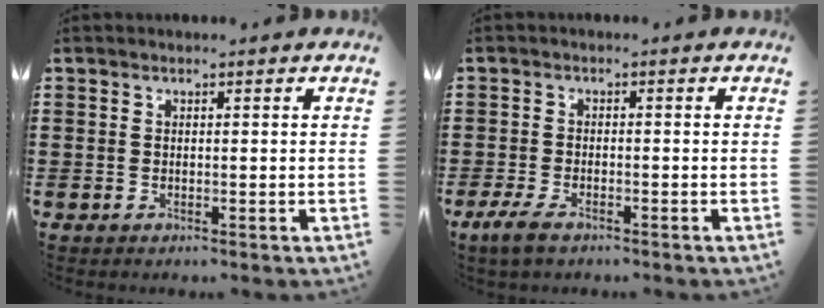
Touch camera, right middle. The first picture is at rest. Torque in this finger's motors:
{"motor_torque": [1.32, -0.32, 0.06, 0.09]}